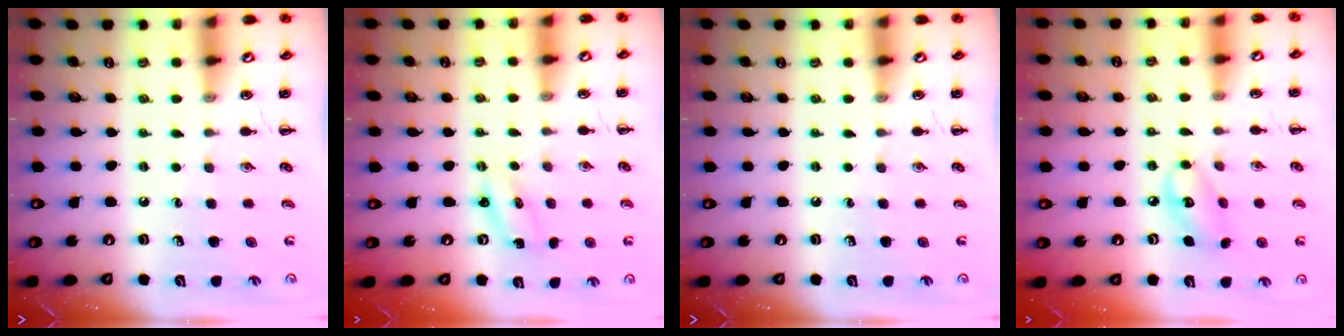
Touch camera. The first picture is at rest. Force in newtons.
{"total": 1.4, "press": 1.3, "slide": 0.3}
{"total": 0.0}
{"total": 8.0, "press": 7.9, "slide": 1.3}